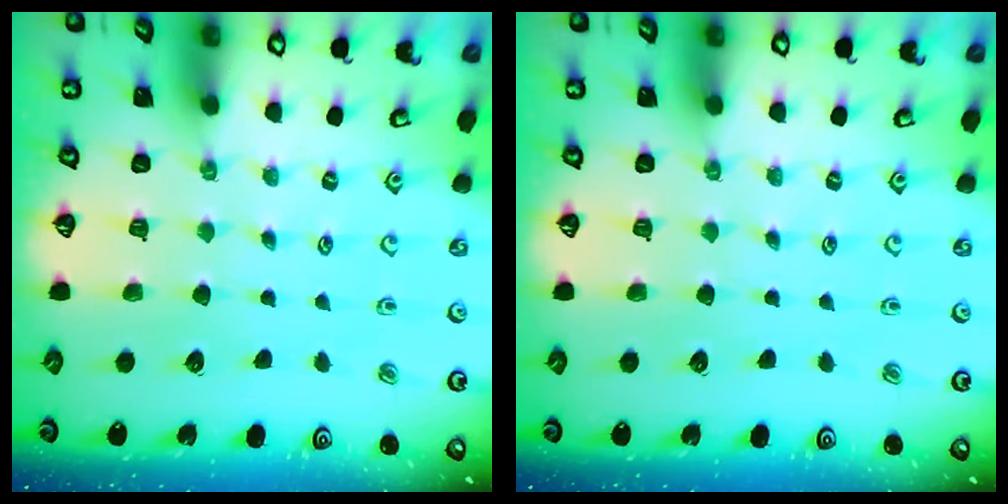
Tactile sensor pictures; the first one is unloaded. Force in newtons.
{"total": 0.0}